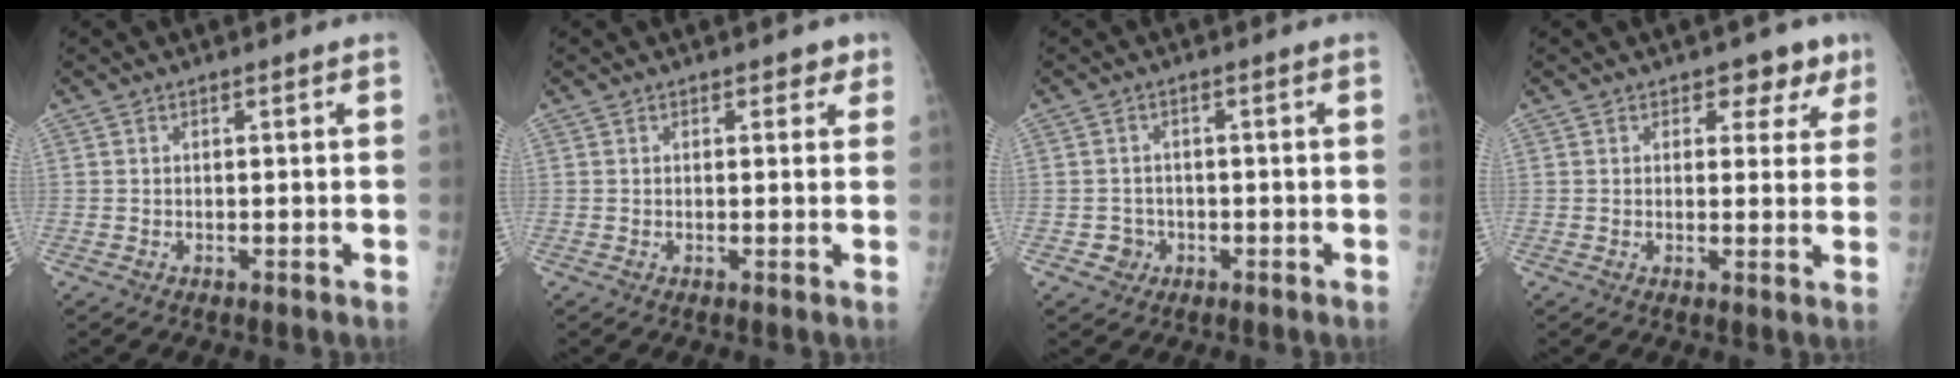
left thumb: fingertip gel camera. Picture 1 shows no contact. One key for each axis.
{"total": 1.9, "fx": 1.2, "fy": 1.2, "fz": 0.8, "tx": 0.013, "ty": -0.002, "tz": 0.008}
{"total": 2.6, "fx": -1.0, "fy": 2.4, "fz": 0.3, "tx": 0.011, "ty": 0.010, "tz": -0.015}
{"total": 5.0, "fx": 3.1, "fy": 3.4, "fz": 2.1, "tx": 0.014, "ty": -0.011, "tz": 0.032}